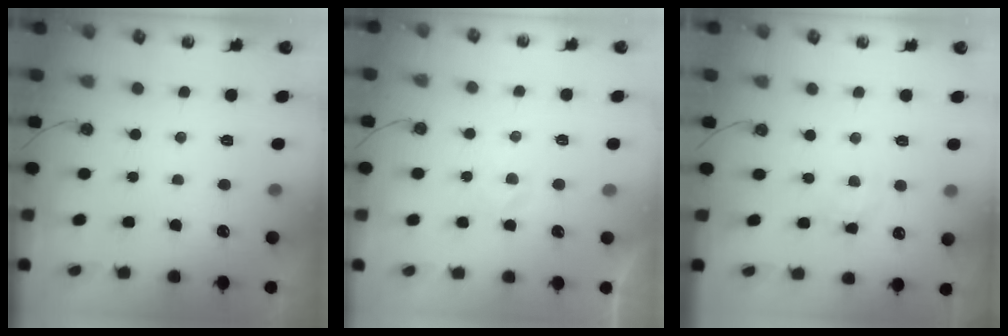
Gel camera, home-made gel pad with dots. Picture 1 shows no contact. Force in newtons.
{"total": 2.8, "press": 2.7, "slide": 0.6}
{"total": 4.4, "press": 4.3, "slide": 0.5}